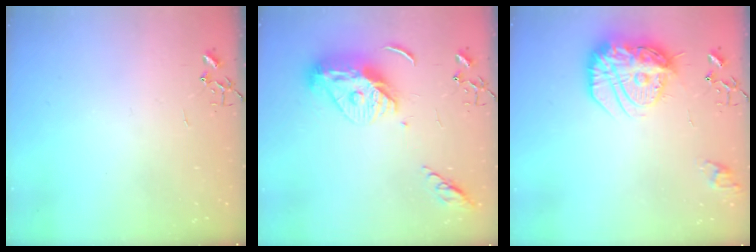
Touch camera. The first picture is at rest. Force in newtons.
{"total": 12.7, "press": 12.7, "slide": 0.9}
{"total": 18.9, "press": 18.8, "slide": 1.8}